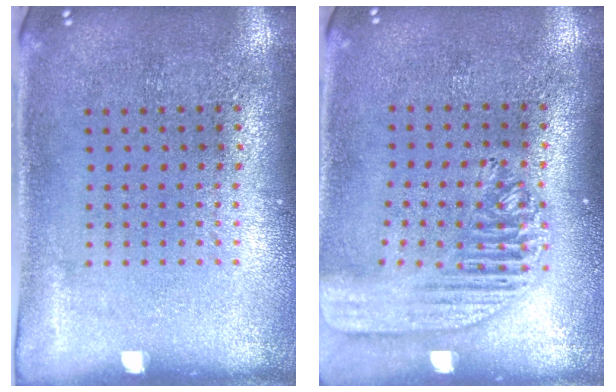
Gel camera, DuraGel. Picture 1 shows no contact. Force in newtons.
{"total": 1.9, "press": 1.7, "slide": 0.9}